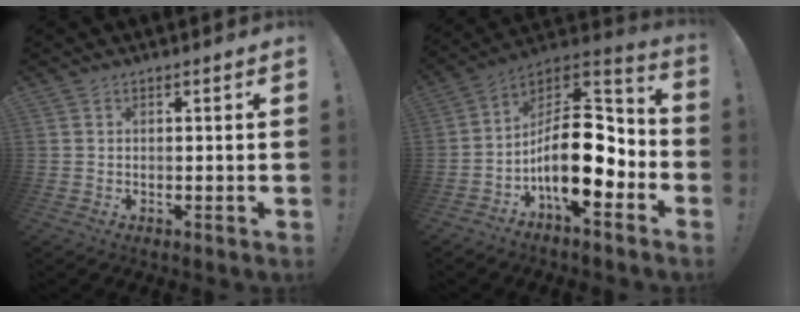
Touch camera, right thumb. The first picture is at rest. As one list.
[{"total": 19.9, "force": [-4.3, 9.6, 16.9], "torque": [-0.270, 0.013, -0.066]}]